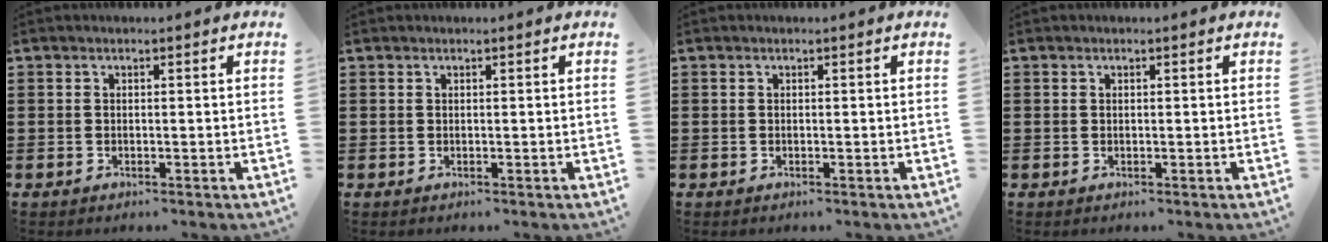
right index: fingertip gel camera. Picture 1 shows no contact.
{"total": 0.0}
{"total": 0.0}
{"total": 0.0}